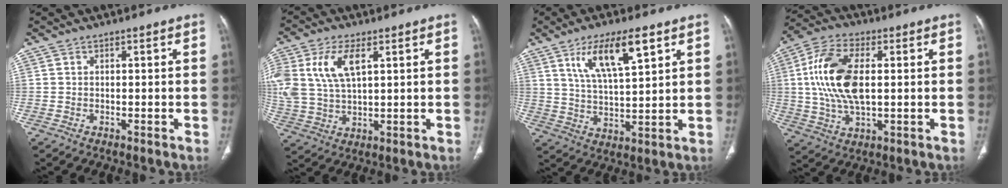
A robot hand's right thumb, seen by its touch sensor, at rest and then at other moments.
{"total": 13.2, "force": [4.6, 7.0, 10.2], "torque": [-0.231, -0.001, 0.095]}
{"total": 11.7, "force": [6.0, 3.4, 9.5], "torque": [-0.165, -0.023, 0.117]}
{"total": 14.9, "force": [1.6, 7.7, 12.7], "torque": [-0.264, 0.008, 0.031]}